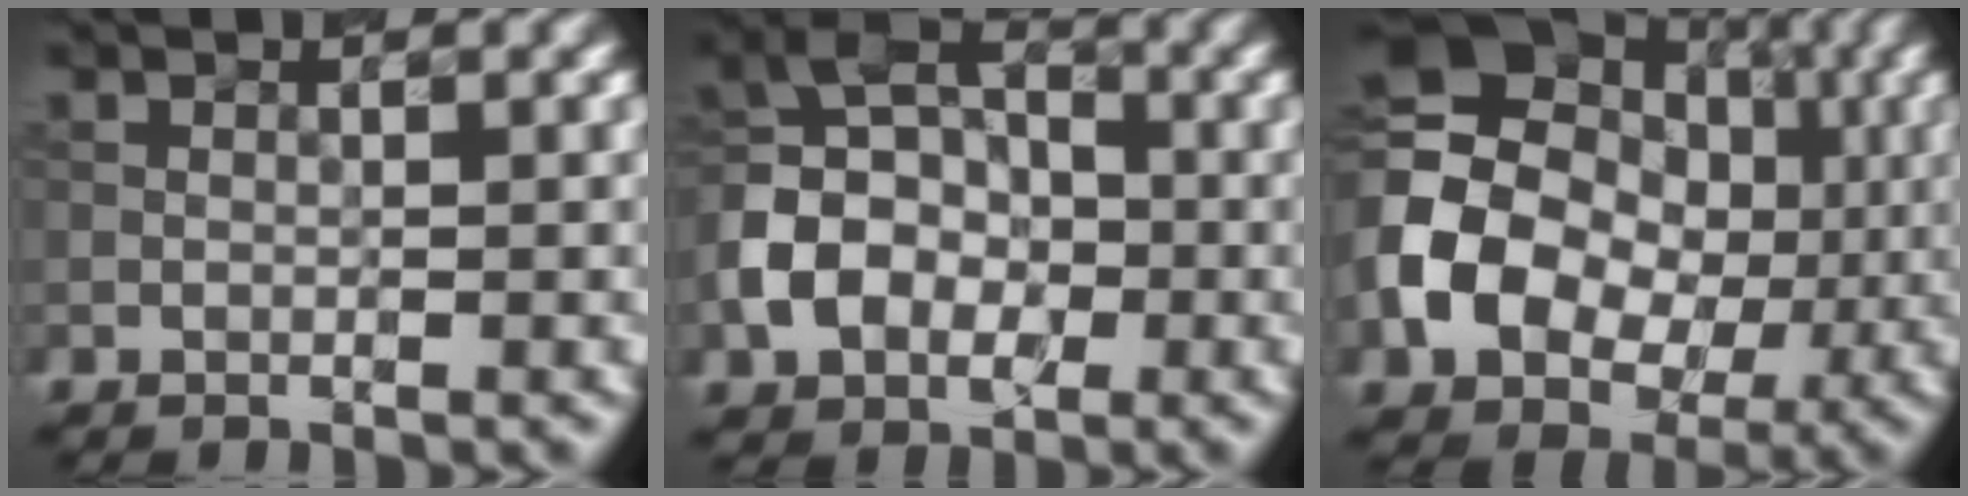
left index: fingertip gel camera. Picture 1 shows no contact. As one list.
[{"total": 6.7, "force": [-2.2, 5.0, 3.8], "torque": [-0.074, 0.011, -0.057]}, {"total": 14.2, "force": [-0.3, 11.5, 8.4], "torque": [-0.180, 0.003, -0.015]}]